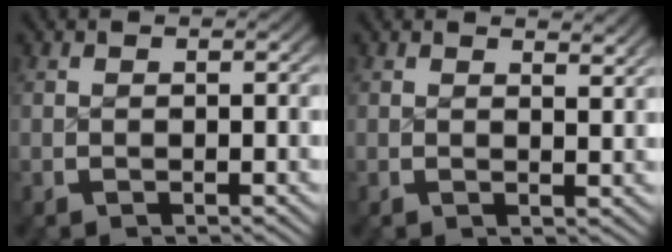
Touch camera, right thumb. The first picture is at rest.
{"total": 1.7, "force": [1.4, 0.2, 0.8], "torque": [-0.005, -0.004, 0.021]}